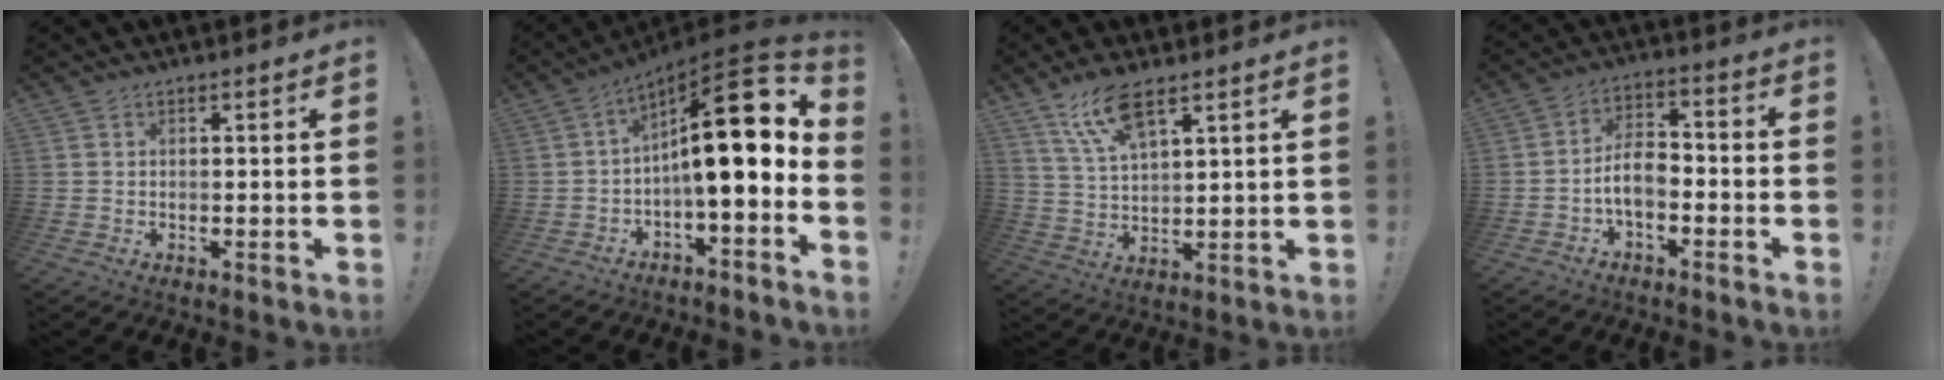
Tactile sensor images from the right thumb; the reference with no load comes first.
{"total": 17.9, "force": [3.3, 4.7, 17.0], "torque": [-0.255, -0.018, 0.050]}
{"total": 9.8, "force": [6.7, 3.4, 6.3], "torque": [-0.121, -0.023, 0.125]}
{"total": 7.8, "force": [-3.0, 4.4, 5.8], "torque": [-0.115, 0.010, -0.054]}